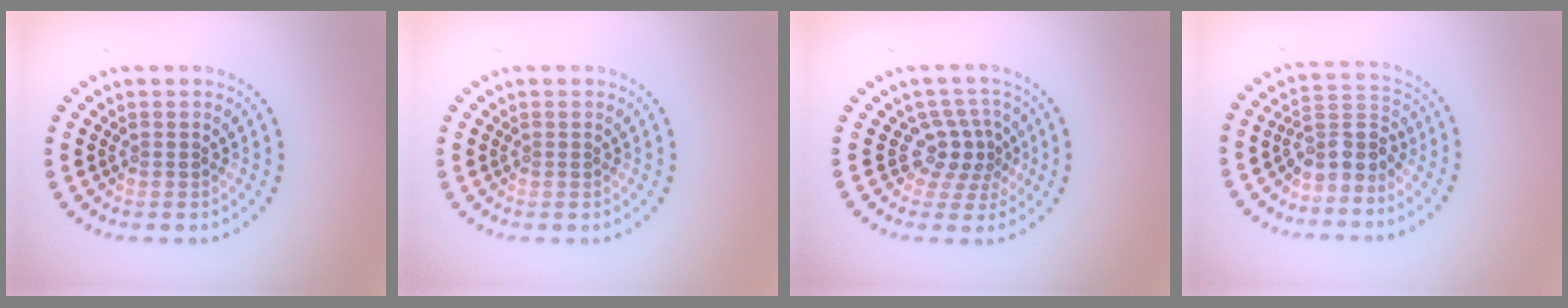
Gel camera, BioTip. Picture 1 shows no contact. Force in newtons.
{"total": 0.0}
{"total": 3.0, "press": 2.3, "slide": 1.9}
{"total": 3.2, "press": 2.6, "slide": 1.8}